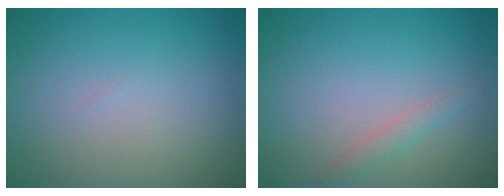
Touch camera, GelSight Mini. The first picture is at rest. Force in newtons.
{"total": 1.3, "press": 1.3, "slide": 0.2}